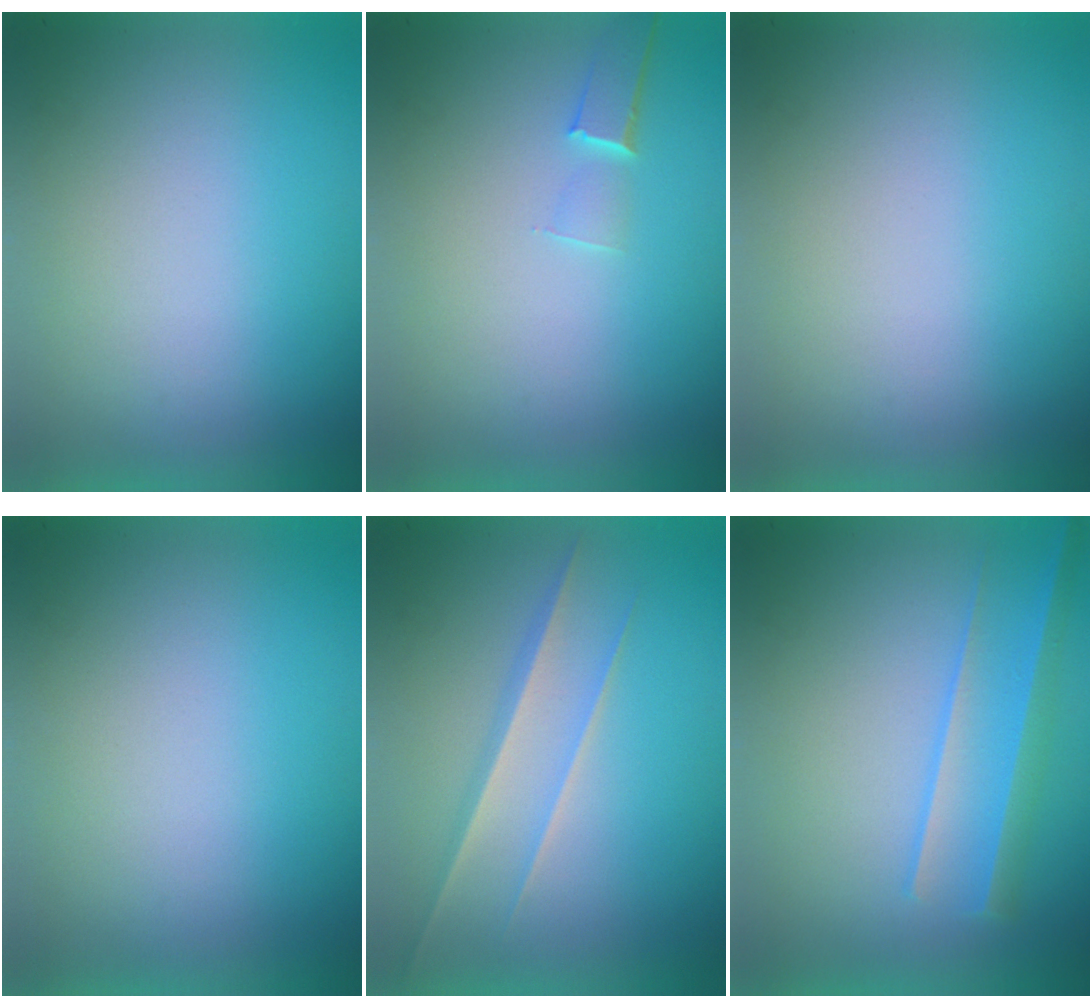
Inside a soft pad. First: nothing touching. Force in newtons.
{"total": 1.1}
{"total": 0.0}
{"total": 0.0}
{"total": 1.5}
{"total": 2.2}